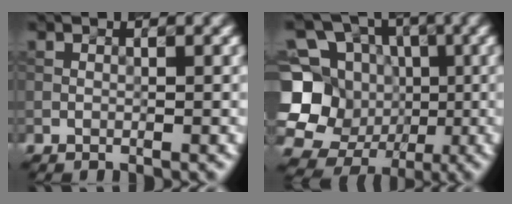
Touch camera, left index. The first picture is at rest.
{"total": 12.6, "force": [-1.4, 11.6, 4.7], "torque": [-0.131, 0.012, -0.034]}